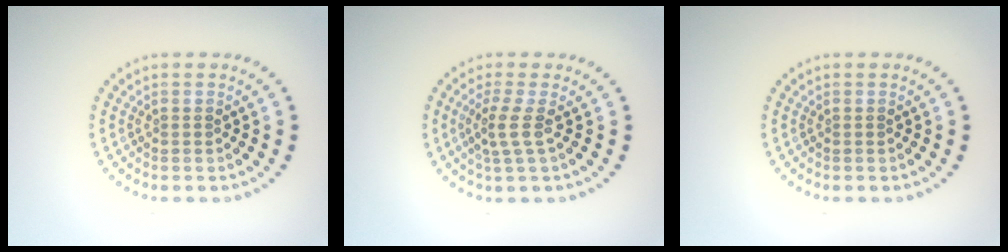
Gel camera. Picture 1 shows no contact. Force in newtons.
{"total": 2.1, "press": 1.5, "slide": 1.5}
{"total": 0.0}